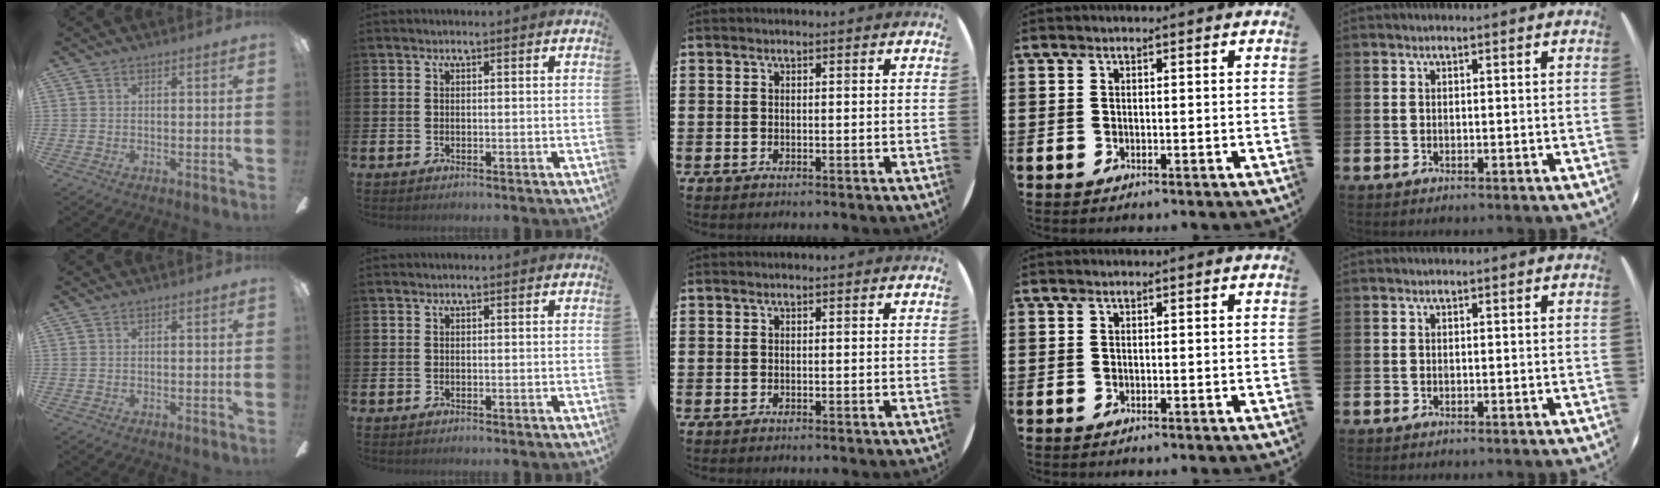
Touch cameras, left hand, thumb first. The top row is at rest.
{}